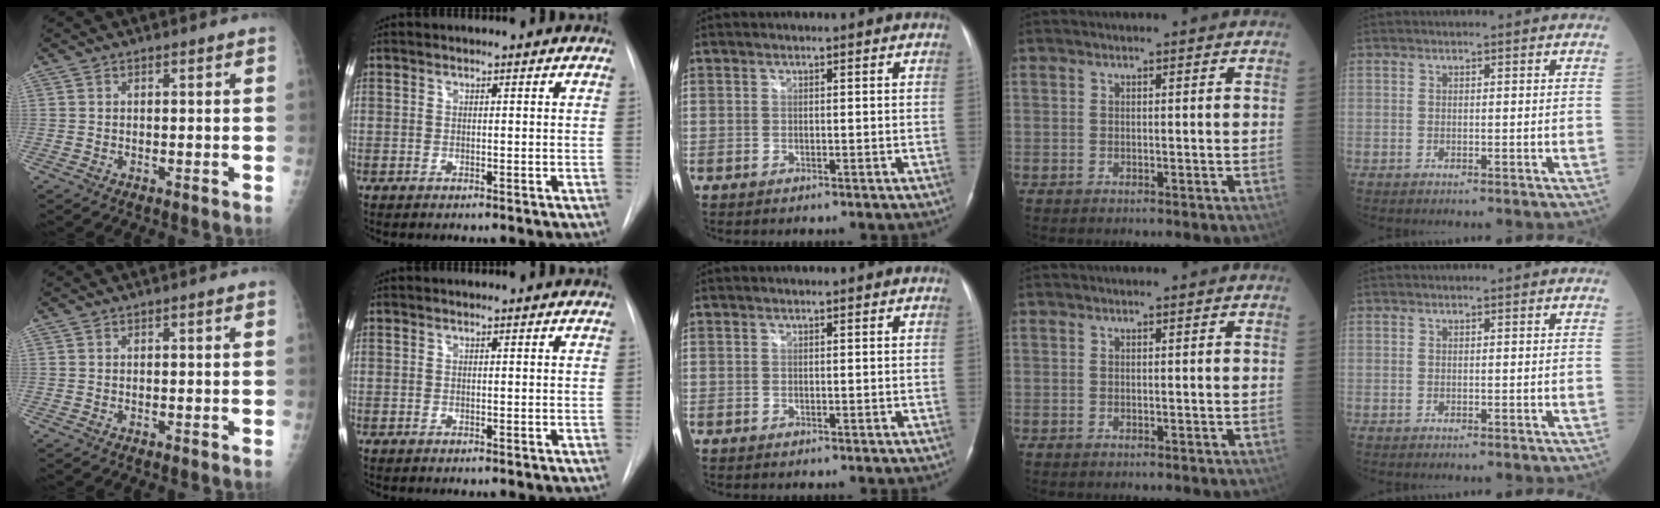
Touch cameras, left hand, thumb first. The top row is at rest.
{}